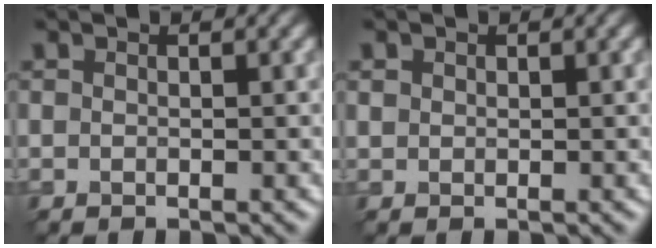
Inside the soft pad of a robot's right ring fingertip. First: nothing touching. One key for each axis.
{"total": 0.6, "fx": 0.3, "fy": 0.6, "fz": 0.1, "tx": -0.001, "ty": -0.002, "tz": 0.006}